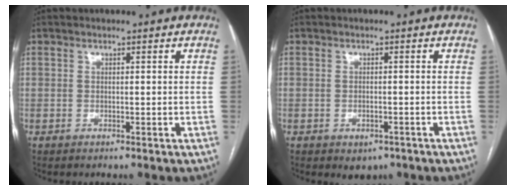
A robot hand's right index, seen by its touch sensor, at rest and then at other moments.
{"total": 2.7, "force": [-1.6, 1.7, 1.4], "torque": [-0.014, 0.000, -0.011]}